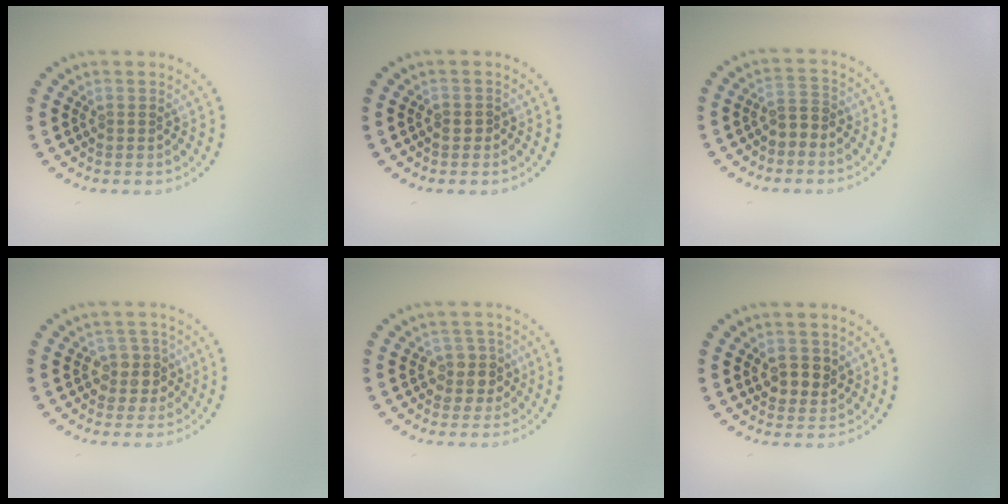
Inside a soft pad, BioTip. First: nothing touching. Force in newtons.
{"total": 0.7, "press": 0.6, "slide": 0.4}
{"total": 2.0, "press": 1.8, "slide": 1.0}
{"total": 2.5, "press": 2.2, "slide": 1.0}
{"total": 2.5, "press": 2.2, "slide": 1.0}
{"total": 2.5, "press": 2.4, "slide": 0.6}